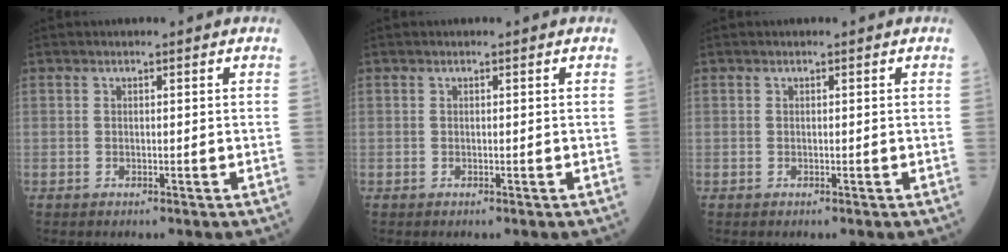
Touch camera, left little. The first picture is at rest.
{"total": 0.0}
{"total": 0.0}